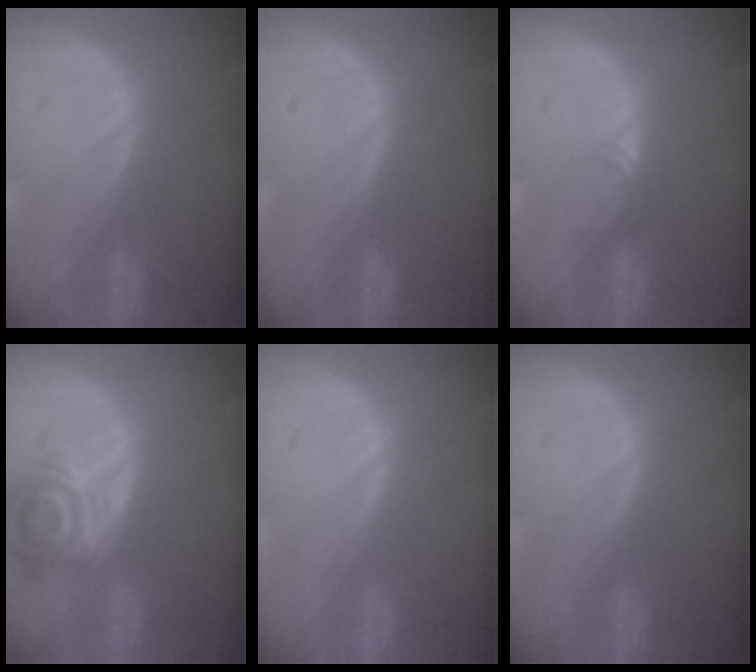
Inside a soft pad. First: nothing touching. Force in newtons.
{"total": 0.0}
{"total": 1.7, "press": 1.4, "slide": 1.0}
{"total": 6.8, "press": 6.5, "slide": 2.0}
{"total": 0.0}
{"total": 0.0}